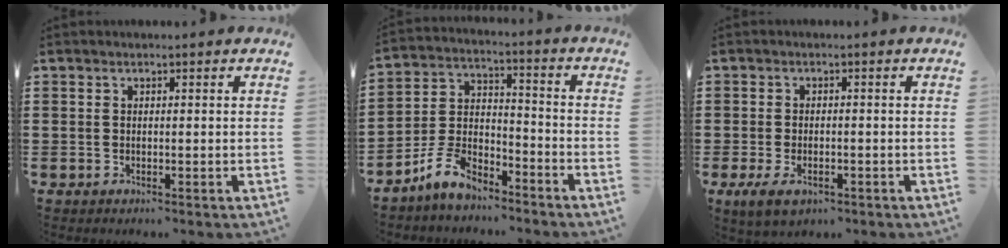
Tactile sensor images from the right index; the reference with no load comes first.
{"total": 7.9, "force": [-6.7, 2.8, 3.2], "torque": [-0.083, 0.016, -0.134]}
{"total": 2.9, "force": [-1.5, 1.4, 2.0], "torque": [-0.050, -0.001, -0.033]}